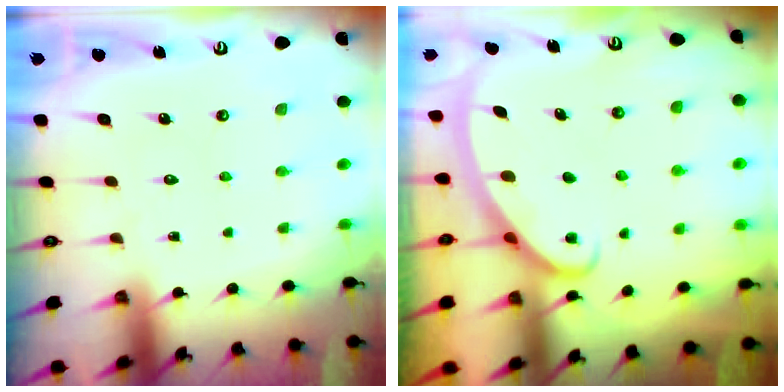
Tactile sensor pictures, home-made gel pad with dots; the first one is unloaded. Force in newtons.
{"total": 2.9, "press": 2.8, "slide": 0.4}